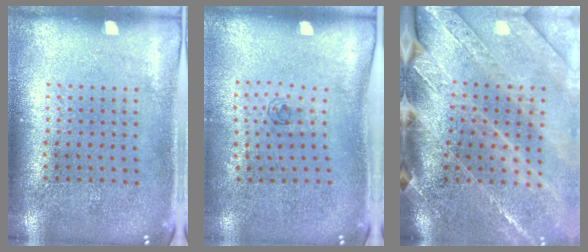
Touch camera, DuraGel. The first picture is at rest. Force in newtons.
{"total": 0.5, "press": 0.3, "slide": 0.5}
{"total": 3.8, "press": 3.2, "slide": 2.1}